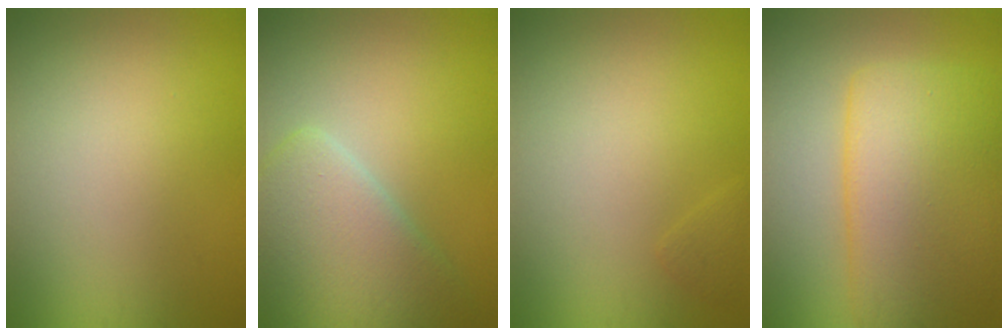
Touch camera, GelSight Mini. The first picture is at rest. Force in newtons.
{"total": 7.3, "press": 7.3, "slide": 0.6}
{"total": 0.7, "press": 0.7, "slide": 0.1}
{"total": 9.1, "press": 9.1, "slide": 0.5}